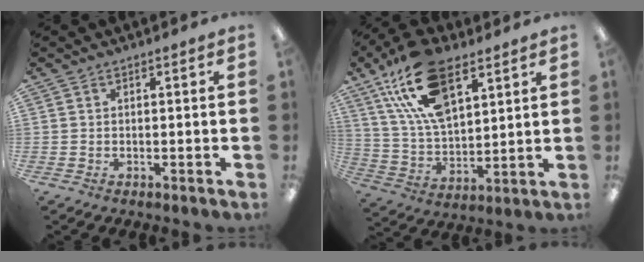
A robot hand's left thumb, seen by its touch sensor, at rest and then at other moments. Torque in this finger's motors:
{"motor_torque": [0.28, 0.22, 1.35, -1.42, 0.16]}